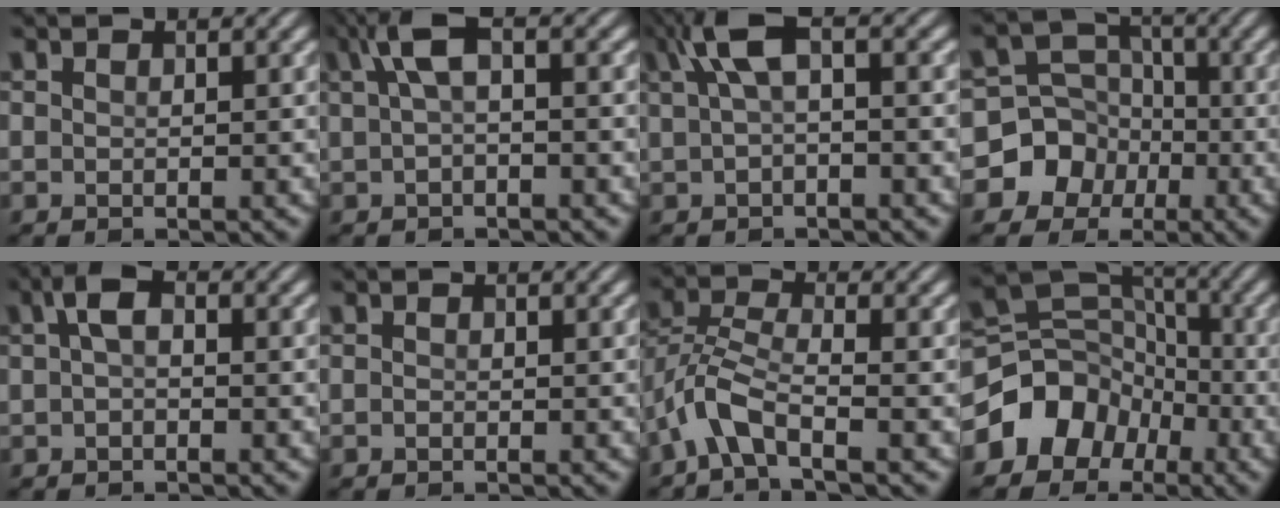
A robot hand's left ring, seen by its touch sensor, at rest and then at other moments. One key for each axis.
{"total": 3.1, "fx": 0.9, "fy": 0.9, "fz": 2.8, "tx": -0.053, "ty": 0.007, "tz": 0.013}
{"total": 3.7, "fx": 1.2, "fy": 1.2, "fz": 3.3, "tx": -0.063, "ty": 0.008, "tz": 0.017}
{"total": 6.7, "fx": -3.0, "fy": 5.9, "fz": 0.7, "tx": 0.012, "ty": 0.004, "tz": -0.081}
{"total": 2.1, "fx": 0.3, "fy": 1.1, "fz": 1.8, "tx": -0.034, "ty": 0.009, "tz": -0.003}
{"total": 0.0}
{"total": 3.9, "fx": -2.4, "fy": 1.1, "fz": 3.0, "tx": -0.066, "ty": 0.008, "tz": -0.060}
{"total": 6.7, "fx": -3.4, "fy": 5.3, "fz": 2.4, "tx": -0.029, "ty": 0.010, "tz": -0.078}